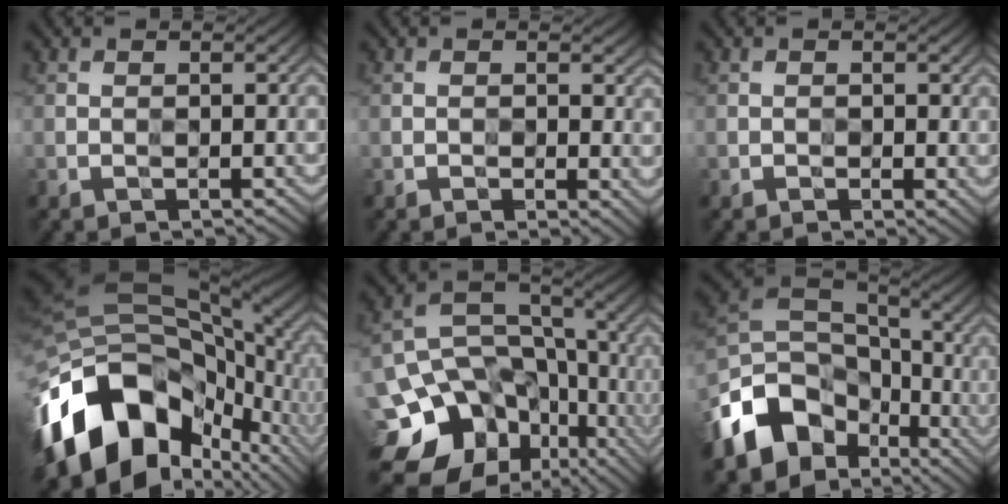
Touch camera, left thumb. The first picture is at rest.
{"total": 1.4, "force": [0.1, 0.8, 1.1], "torque": [-0.013, -0.002, 0.003]}
{"total": 0.9, "force": [-0.1, 0.7, 0.6], "torque": [-0.006, -0.001, 0.001]}
{"total": 18.1, "force": [-6.8, 11.0, 12.6], "torque": [-0.281, -0.046, -0.087]}
{"total": 17.7, "force": [-8.2, 13.2, 8.5], "torque": [-0.204, -0.017, -0.111]}
{"total": 13.8, "force": [-6.6, 9.8, 7.2], "torque": [-0.182, -0.025, -0.114]}